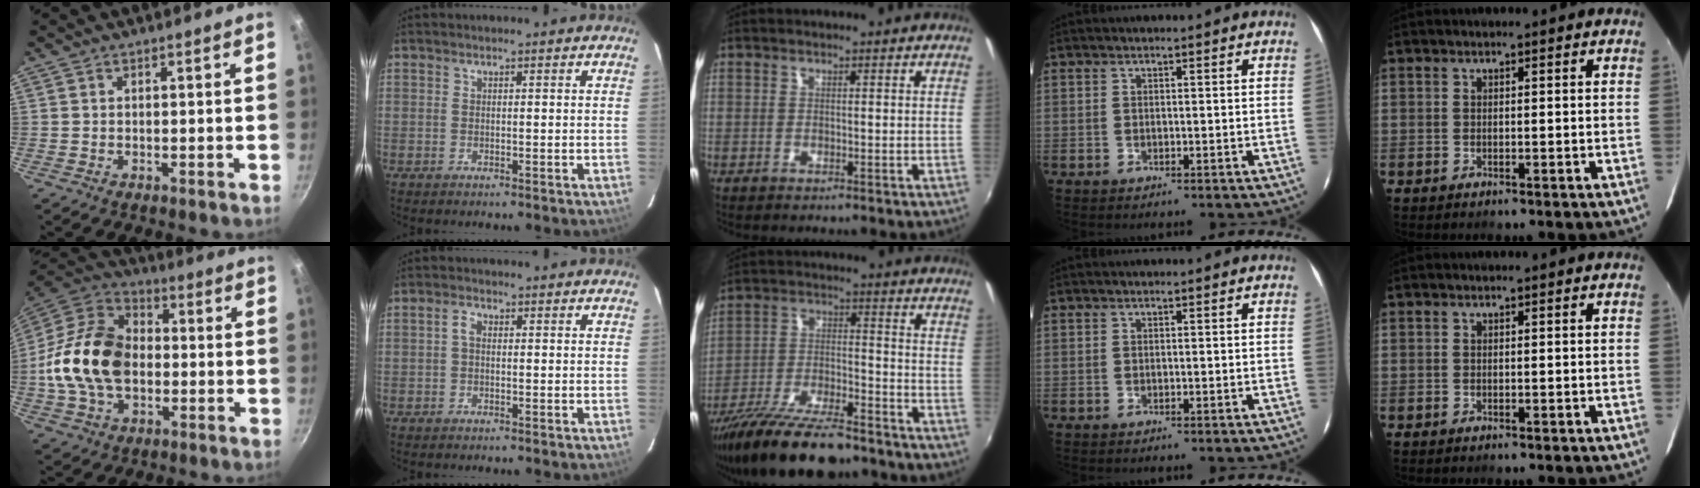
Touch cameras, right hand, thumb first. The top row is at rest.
{"thumb": {"total": 19.3, "force": [-1.6, 13.3, 13.9], "torque": [-0.238, 0.035, -0.041]}, "index": {"total": 1.6, "force": [0.0, 1.0, 1.2], "torque": [-0.026, 0.008, -0.003]}, "middle": {"total": 17.5, "force": [-14.0, 4.7, 9.5], "torque": [-0.189, -0.033, -0.234]}}